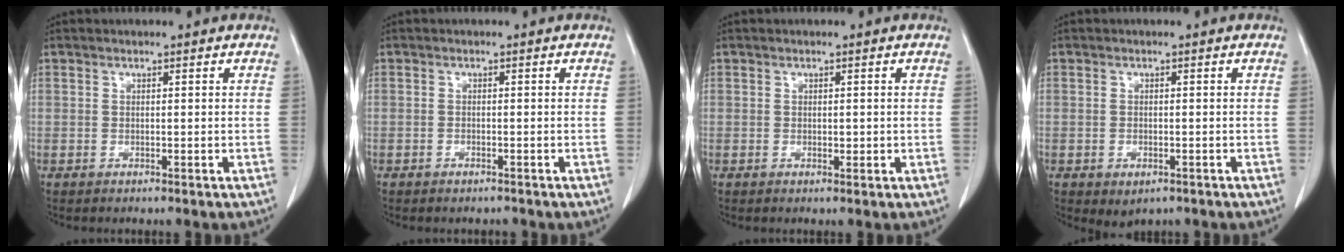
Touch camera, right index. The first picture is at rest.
{"total": 1.0, "force": [-1.0, 0.4, 0.2], "torque": [-0.005, 0.000, -0.013]}
{"total": 1.1, "force": [-0.1, 0.7, 0.8], "torque": [-0.010, -0.001, 0.000]}
{"total": 2.6, "force": [-1.3, 1.6, 1.6], "torque": [-0.021, -0.002, -0.006]}